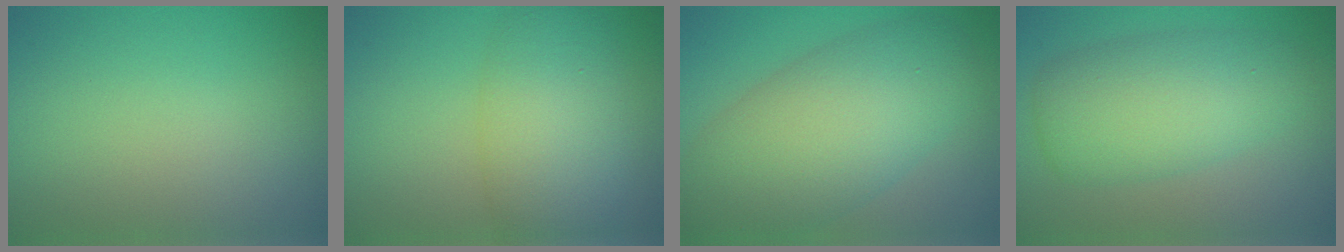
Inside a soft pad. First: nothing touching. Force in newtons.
{"total": 6.7, "press": 6.7, "slide": 0.3}
{"total": 9.9, "press": 9.8, "slide": 0.6}
{"total": 6.6, "press": 6.6, "slide": 0.0}